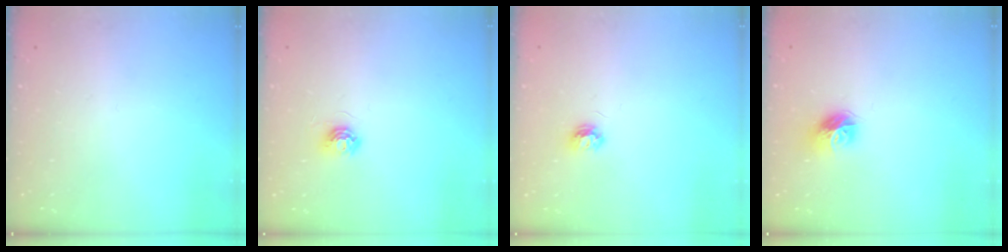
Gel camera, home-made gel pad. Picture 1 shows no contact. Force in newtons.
{"total": 5.1, "press": 5.1, "slide": 0.5}
{"total": 3.9, "press": 3.8, "slide": 0.5}
{"total": 9.4, "press": 9.4, "slide": 0.5}